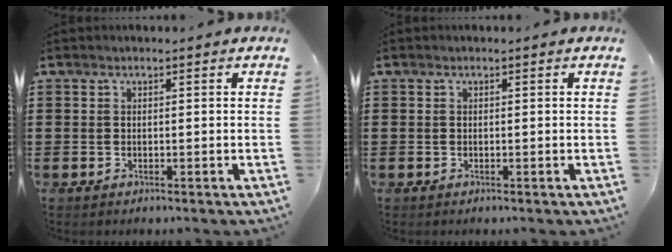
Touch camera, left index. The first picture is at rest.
{"total": 0.0}